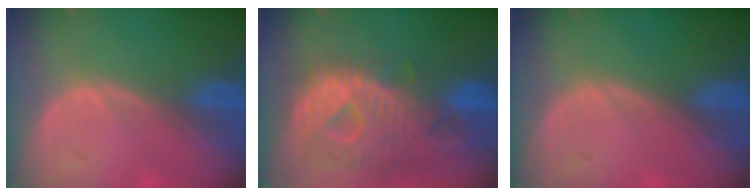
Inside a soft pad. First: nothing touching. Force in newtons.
{"total": 12.6, "press": 10.9, "slide": 6.4}
{"total": 0.0}